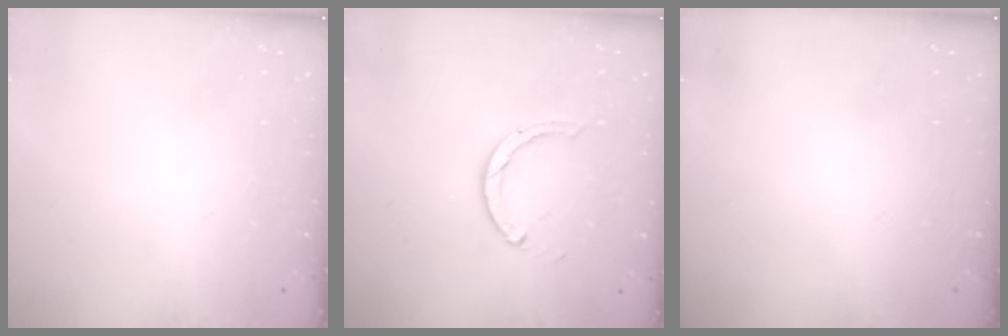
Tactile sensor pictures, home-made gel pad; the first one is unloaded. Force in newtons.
{"total": 1.9, "press": 1.9, "slide": 0.2}
{"total": 0.0}